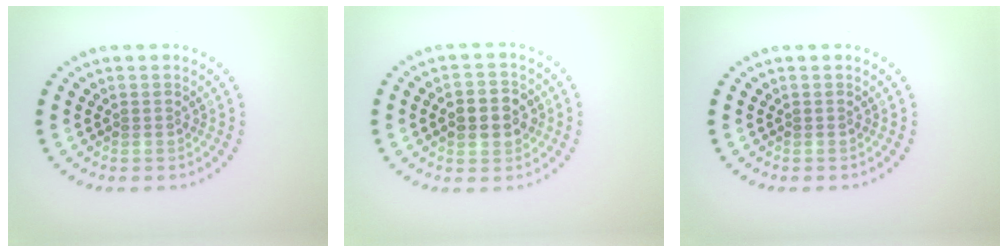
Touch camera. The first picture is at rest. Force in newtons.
{"total": 3.6, "press": 3.6, "slide": 0.4}
{"total": 0.0}